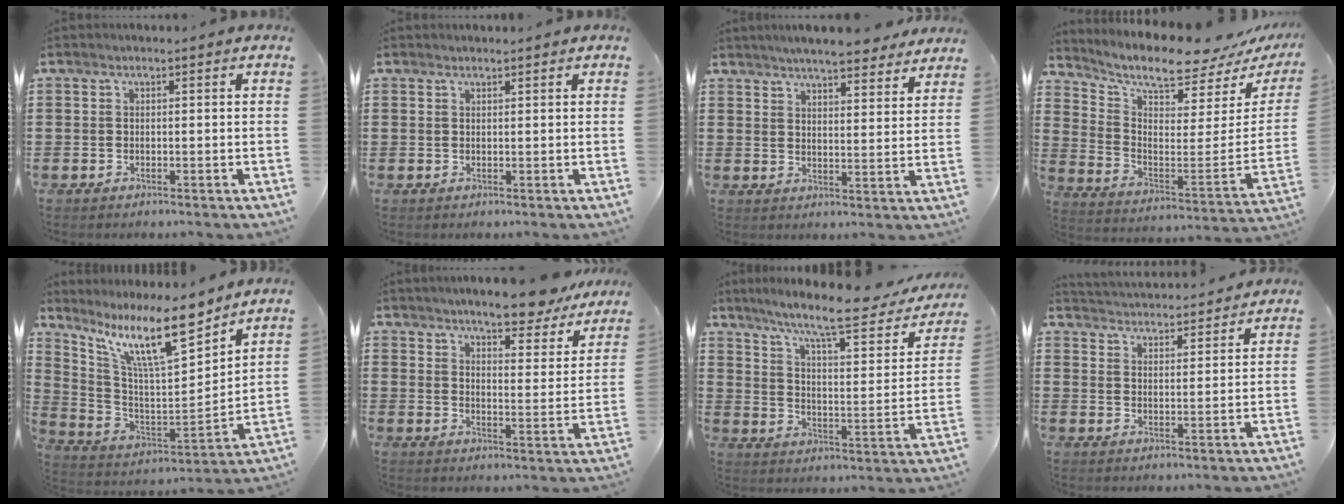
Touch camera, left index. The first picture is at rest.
{"total": 0.8, "force": [0.8, 0.0, 0.2], "torque": [-0.005, -0.001, 0.016]}
{"total": 5.4, "force": [5.2, -0.1, 1.4], "torque": [-0.037, -0.027, 0.091]}
{"total": 7.9, "force": [7.0, 0.6, 3.6], "torque": [-0.099, -0.065, 0.115]}
{"total": 14.0, "force": [10.0, 2.7, 9.5], "torque": [-0.204, -0.050, 0.170]}
{"total": 7.1, "force": [6.6, 0.2, 2.6], "torque": [-0.060, -0.039, 0.113]}
{"total": 11.3, "force": [9.0, 0.9, 6.8], "torque": [-0.139, -0.058, 0.144]}
{"total": 3.5, "force": [3.5, -0.2, -0.3], "torque": [-0.013, -0.026, 0.057]}